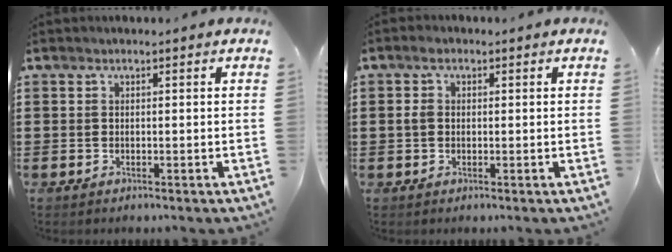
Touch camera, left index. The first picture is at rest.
{"total": 2.4, "force": [0.5, 1.6, 1.7], "torque": [-0.038, 0.010, 0.007]}